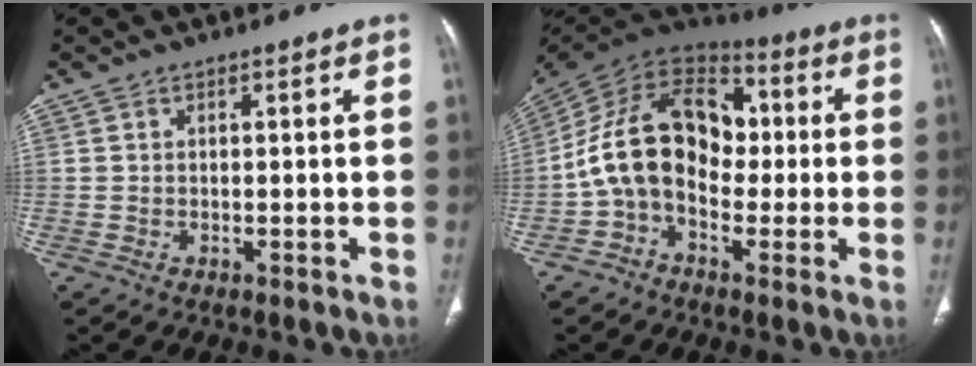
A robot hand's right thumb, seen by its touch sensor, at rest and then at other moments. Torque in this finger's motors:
{"motor_torque": [2.50, 2.51, 1.38, -1.31, 0.53]}